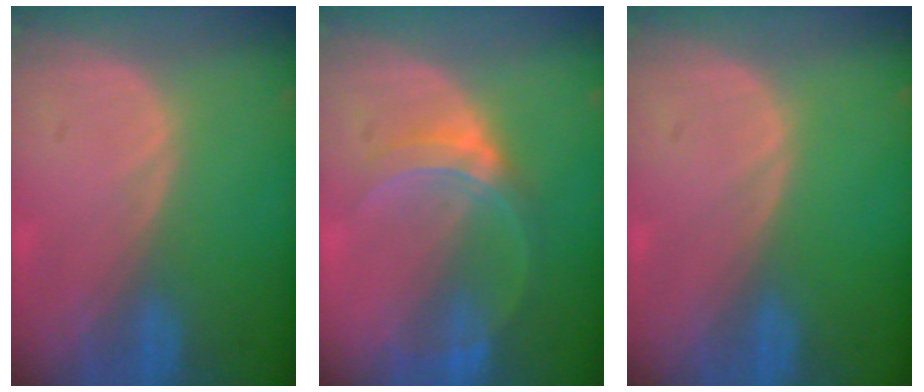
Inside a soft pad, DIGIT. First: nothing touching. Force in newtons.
{"total": 5.3, "press": 5.2, "slide": 0.8}
{"total": 0.0}